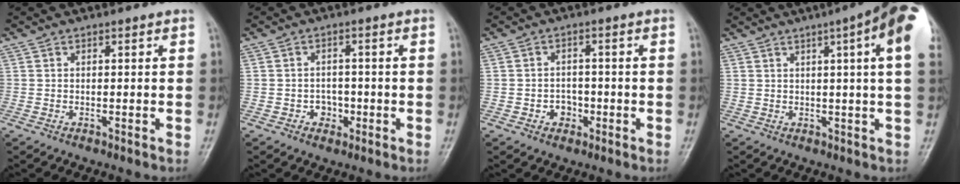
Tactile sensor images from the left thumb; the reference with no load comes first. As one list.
[{"total": 3.1, "force": [-1.2, 2.7, 1.0], "torque": [0.011, 0.011, -0.020]}, {"total": 3.5, "force": [-1.3, 3.0, 1.2], "torque": [0.011, 0.012, -0.023]}, {"total": 12.8, "force": [5.1, 0.9, 11.7], "torque": [-0.143, 0.004, 0.051]}]